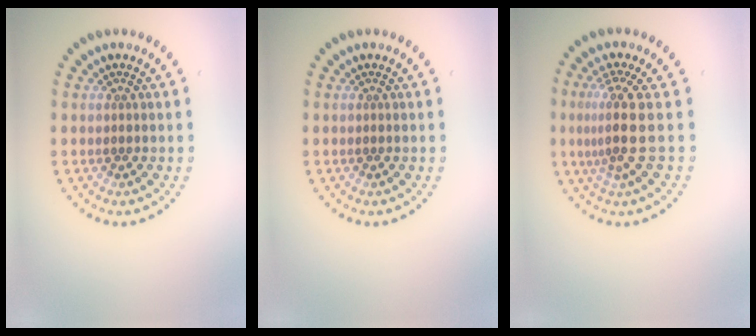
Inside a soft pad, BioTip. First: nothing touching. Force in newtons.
{"total": 0.0}
{"total": 3.5, "press": 2.7, "slide": 2.3}